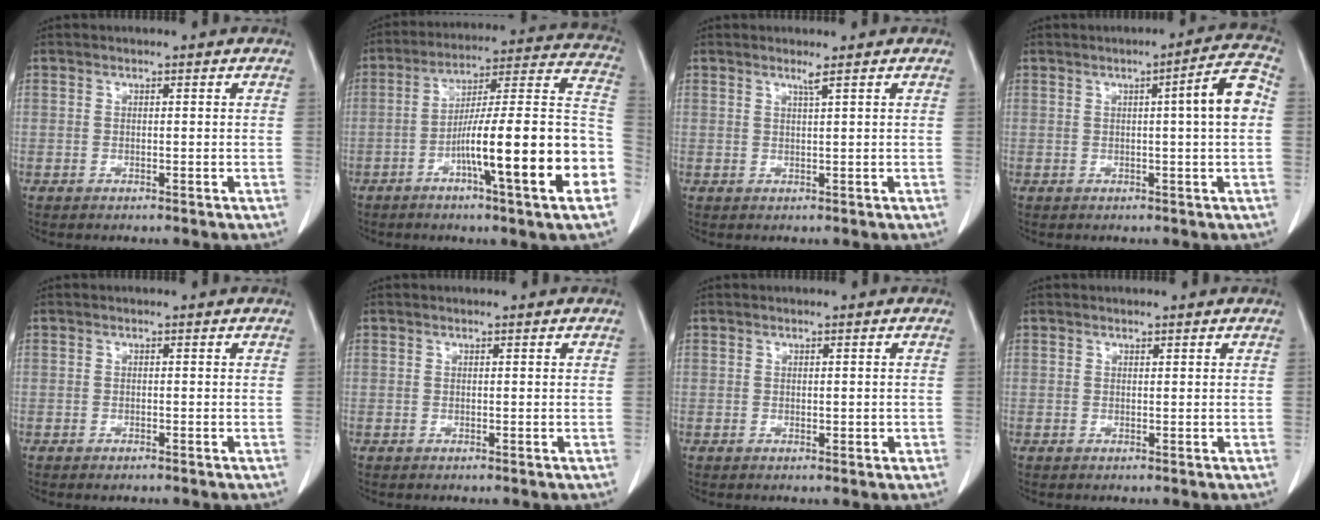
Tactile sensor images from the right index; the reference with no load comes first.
{"total": 21.2, "force": [-7.0, 0.8, 20.0], "torque": [-0.242, 0.015, -0.107]}
{"total": 1.0, "force": [0.7, -0.4, 0.6], "torque": [-0.023, -0.010, 0.016]}
{"total": 6.1, "force": [0.5, -0.2, 6.1], "torque": [-0.085, 0.008, 0.003]}
{"total": 0.6, "force": [-0.5, 0.1, 0.3], "torque": [-0.008, -0.002, -0.006]}
{"total": 0.0}
{"total": 1.2, "force": [-0.2, 0.5, 1.1], "torque": [-0.015, -0.003, 0.002]}
{"total": 0.0}